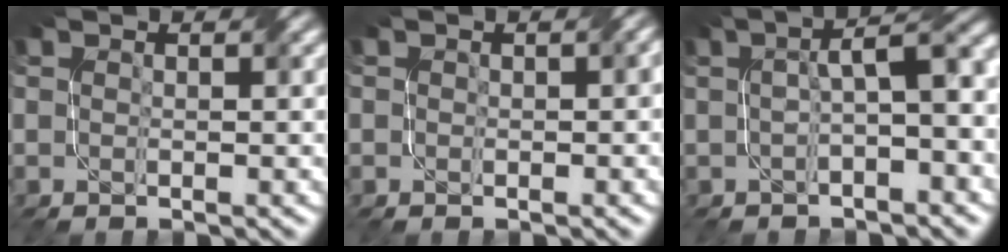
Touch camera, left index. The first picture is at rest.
{"total": 0.9, "force": [0.0, 0.6, 0.7], "torque": [-0.004, 0.004, 0.006]}
{"total": 5.5, "force": [0.3, 1.3, 5.4], "torque": [-0.066, 0.022, 0.004]}